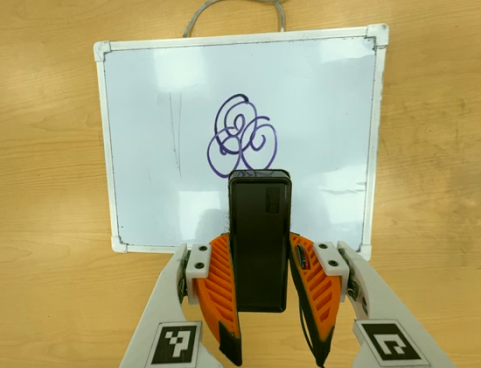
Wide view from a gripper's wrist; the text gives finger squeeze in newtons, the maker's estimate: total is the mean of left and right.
{"total": 4.0, "left": 2.7, "right": 5.4}